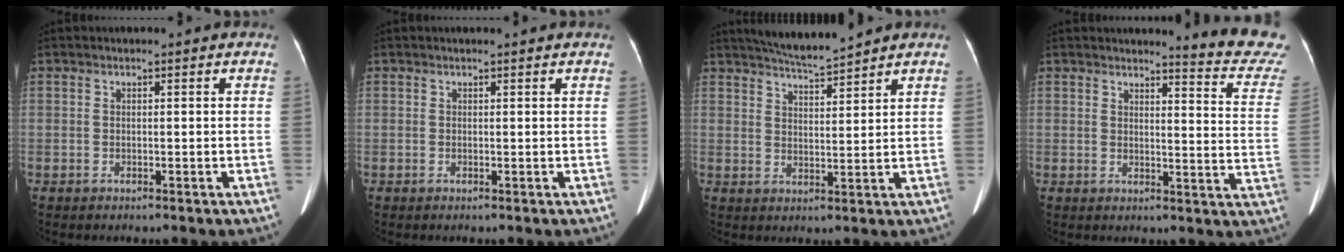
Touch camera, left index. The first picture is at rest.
{"total": 1.1, "force": [1.0, 0.0, 0.3], "torque": [-0.010, 0.009, 0.008]}
{"total": 6.1, "force": [5.8, -0.6, 1.9], "torque": [-0.038, 0.003, 0.104]}
{"total": 11.2, "force": [11.0, -0.8, 2.1], "torque": [-0.011, -0.111, 0.098]}